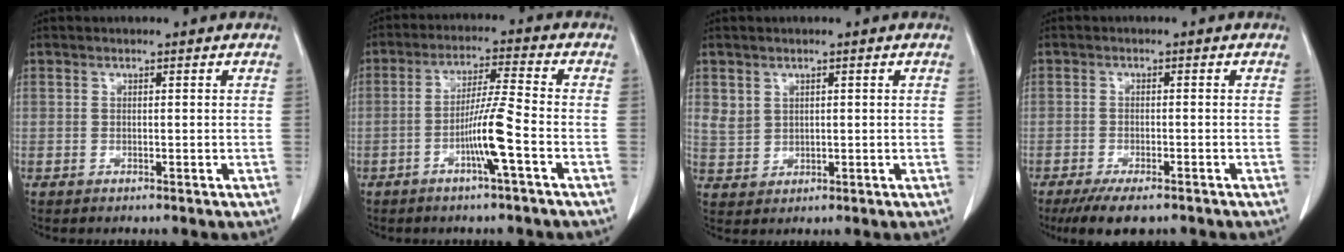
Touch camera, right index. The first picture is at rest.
{"total": 7.3, "force": [-2.8, -0.7, 6.7], "torque": [-0.128, 0.002, -0.054]}
{"total": 3.2, "force": [1.5, 2.8, 0.8], "torque": [-0.013, 0.002, 0.037]}
{"total": 6.4, "force": [-4.8, 2.1, 3.7], "torque": [-0.058, -0.009, -0.075]}